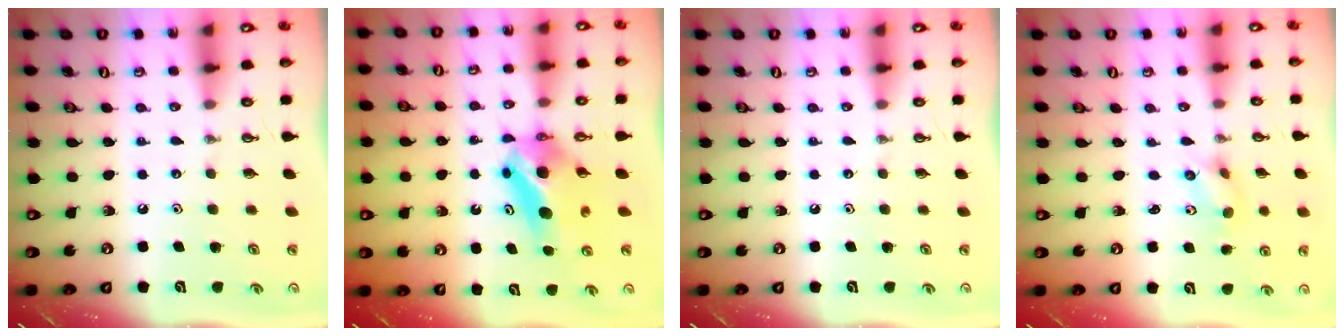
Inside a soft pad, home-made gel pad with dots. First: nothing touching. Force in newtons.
{"total": 6.9, "press": 6.6, "slide": 2.1}
{"total": 0.0}
{"total": 2.6, "press": 2.4, "slide": 1.0}